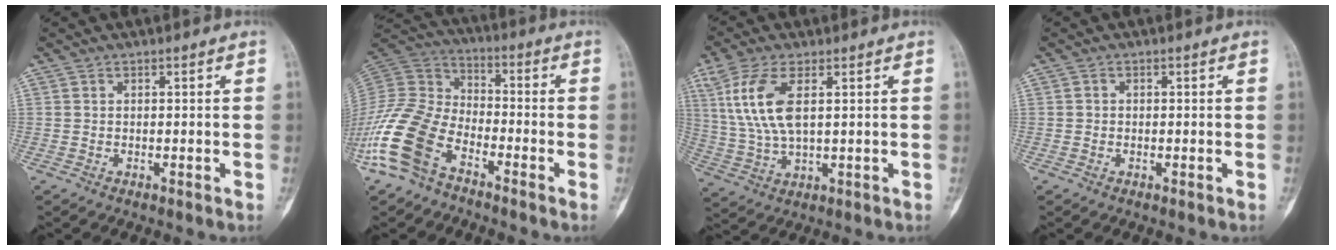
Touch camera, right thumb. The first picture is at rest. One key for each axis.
{"total": 15.5, "fx": -8.6, "fy": 8.7, "fz": 9.6, "tx": -0.201, "ty": 0.051, "tz": -0.182}
{"total": 10.6, "fx": 3.3, "fy": 4.5, "fz": 9.0, "tx": -0.207, "ty": -0.004, "tz": 0.075}
{"total": 0.6, "fx": 0.0, "fy": 0.6, "fz": 0.2, "tx": 0.003, "ty": 0.003, "tz": -0.002}